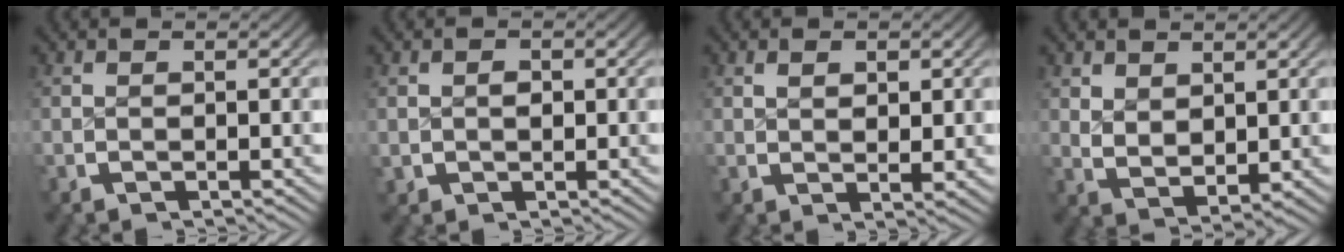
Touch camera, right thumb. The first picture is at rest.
{"total": 1.5, "force": [0.1, 1.4, 0.6], "torque": [-0.019, -0.007, 0.011]}
{"total": 1.6, "force": [0.8, 0.7, 1.2], "torque": [-0.013, -0.004, 0.019]}
{"total": 2.8, "force": [1.3, 1.7, 1.9], "torque": [-0.040, -0.017, 0.039]}